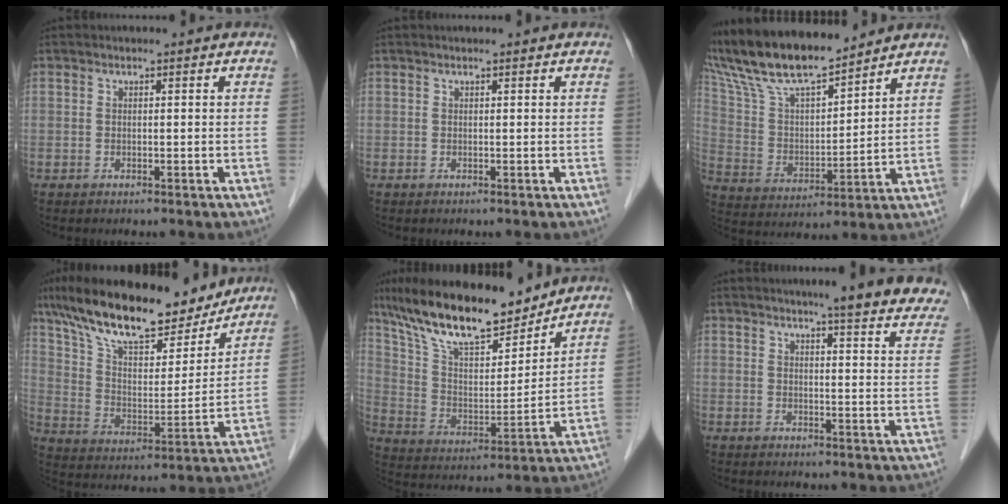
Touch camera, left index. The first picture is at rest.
{"total": 0.7, "force": [0.6, 0.0, 0.3], "torque": [-0.006, 0.012, 0.009]}
{"total": 15.5, "force": [13.8, 2.0, 6.7], "torque": [-0.140, 0.009, 0.267]}
{"total": 21.2, "force": [17.3, 5.5, 10.9], "torque": [-0.189, 0.013, 0.285]}
{"total": 18.0, "force": [14.9, 3.9, 9.3], "torque": [-0.168, 0.006, 0.270]}
{"total": 18.2, "force": [15.8, 1.1, 9.0], "torque": [-0.101, -0.028, 0.172]}